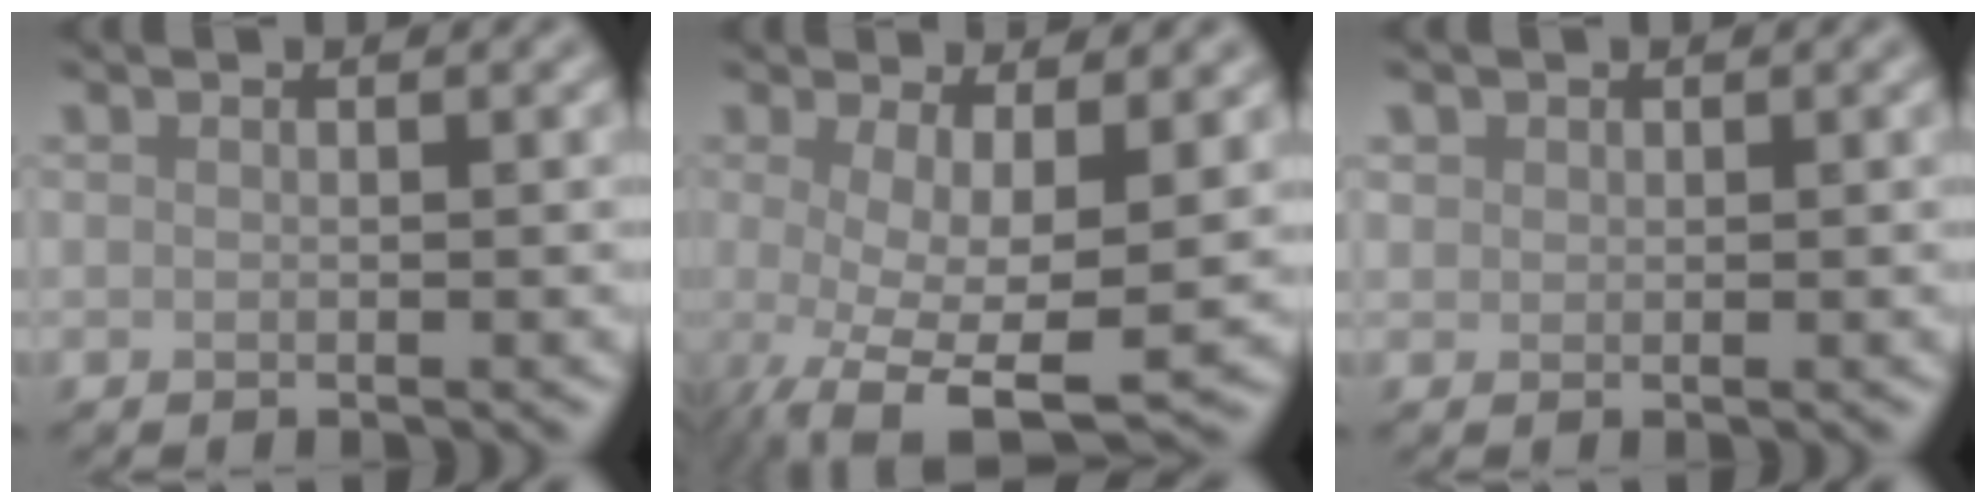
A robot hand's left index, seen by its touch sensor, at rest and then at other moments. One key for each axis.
{"total": 7.9, "fx": -0.9, "fy": 2.3, "fz": 7.5, "tx": -0.128, "ty": -0.012, "tz": -0.012}
{"total": 0.9, "fx": 0.5, "fy": 0.8, "fz": 0.1, "tx": 0.003, "ty": -0.001, "tz": 0.010}